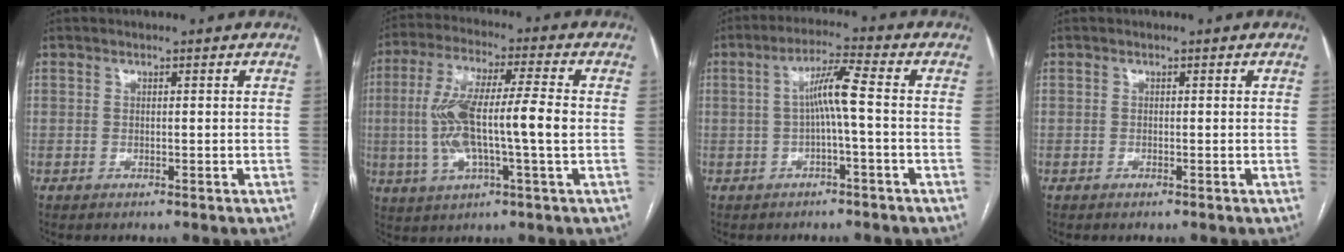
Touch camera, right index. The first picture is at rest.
{"total": 13.3, "force": [-0.7, 1.5, 13.2], "torque": [-0.263, 0.017, -0.014]}
{"total": 5.7, "force": [-0.3, -0.2, 5.7], "torque": [-0.103, 0.021, -0.004]}
{"total": 0.0}